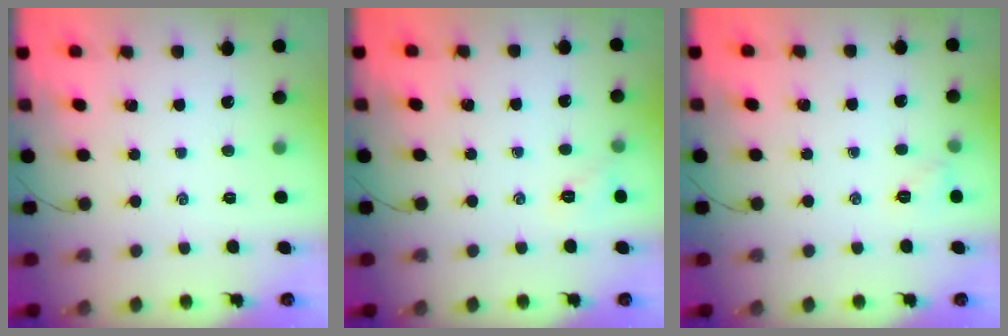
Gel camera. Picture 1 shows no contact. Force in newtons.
{"total": 5.8, "press": 5.5, "slide": 1.6}
{"total": 5.3, "press": 5.1, "slide": 1.6}